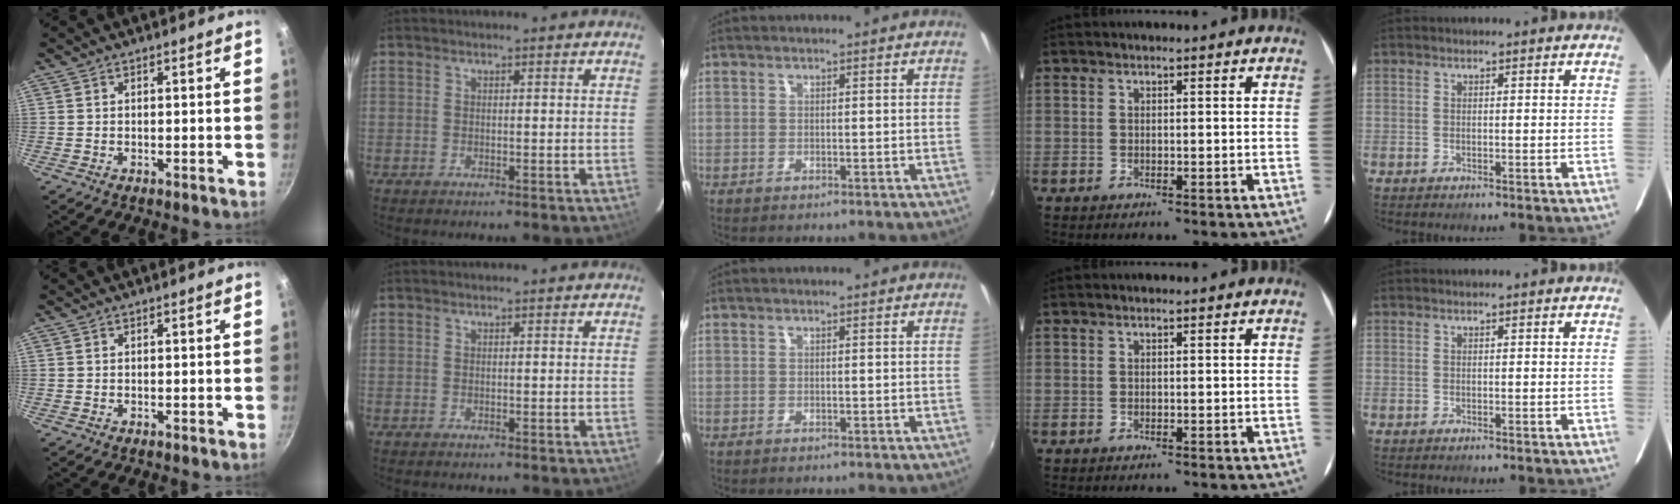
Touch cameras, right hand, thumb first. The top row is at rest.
{}